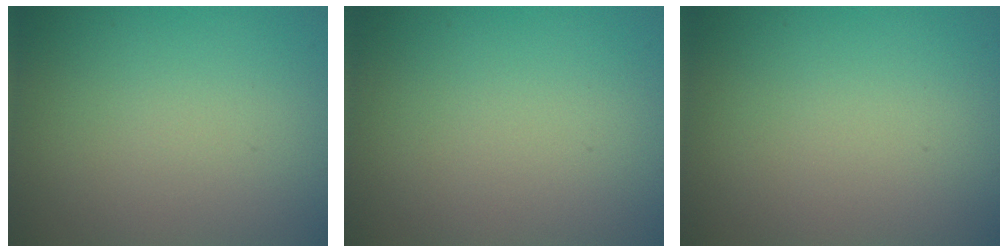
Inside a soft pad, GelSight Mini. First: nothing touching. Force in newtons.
{"total": 0.0}
{"total": 0.0}